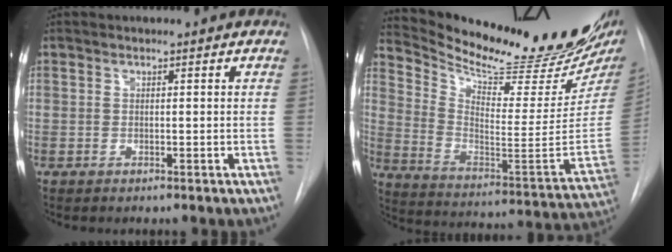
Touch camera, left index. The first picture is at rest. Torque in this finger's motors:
{"motor_torque": [0.60, -0.97, 0.11, -0.01]}